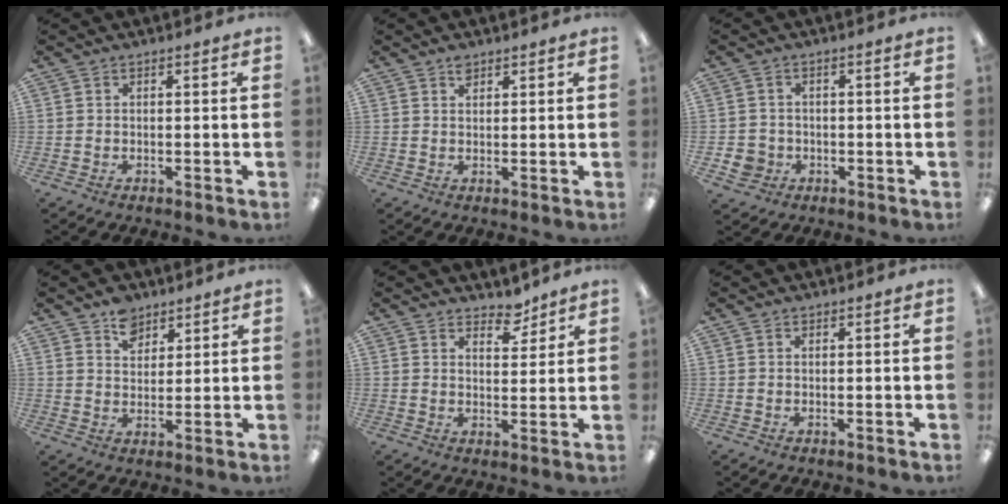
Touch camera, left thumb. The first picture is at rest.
{"total": 2.0, "force": [1.5, 1.0, 0.8], "torque": [-0.010, -0.006, 0.027]}
{"total": 4.0, "force": [-1.1, 3.8, 0.8], "torque": [-0.022, 0.006, -0.019]}
{"total": 6.8, "force": [4.8, 4.4, 1.8], "torque": [-0.024, -0.020, 0.087]}
{"total": 5.6, "force": [4.7, 2.6, 1.7], "torque": [-0.005, -0.034, 0.080]}
{"total": 0.5, "force": [0.4, 0.3, 0.1], "torque": [-0.003, 0.001, 0.007]}